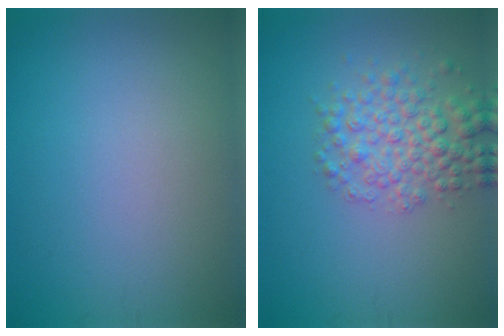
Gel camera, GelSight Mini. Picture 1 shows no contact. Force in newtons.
{"total": 4.2, "press": 4.2, "slide": 0.1}